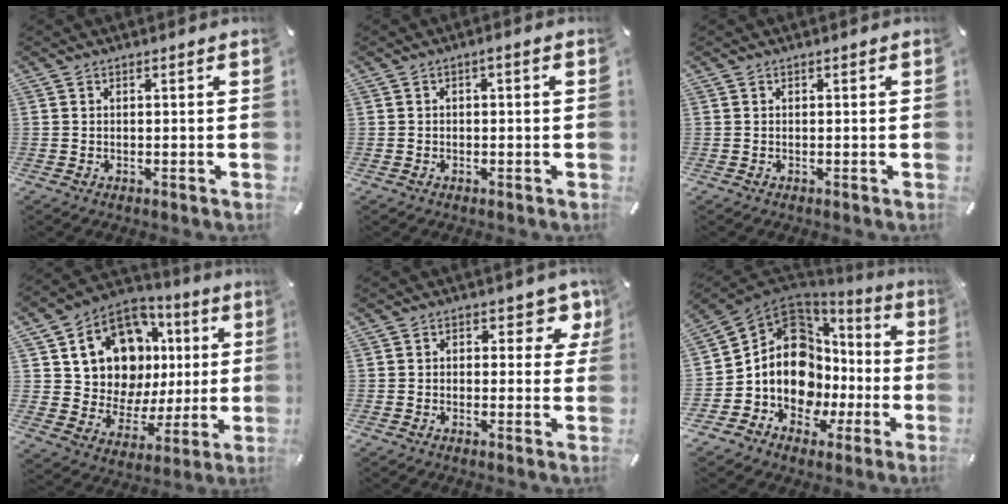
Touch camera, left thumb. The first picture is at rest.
{"total": 1.5, "force": [-0.7, 0.6, 1.2], "torque": [-0.020, 0.003, -0.014]}
{"total": 0.0}
{"total": 15.3, "force": [4.9, 12.8, 6.8], "torque": [-0.124, -0.039, 0.104]}
{"total": 5.9, "force": [1.6, 4.0, 4.0], "torque": [-0.043, -0.004, 0.022]}
{"total": 15.1, "force": [0.8, 12.7, 8.1], "torque": [-0.174, -0.037, 0.022]}